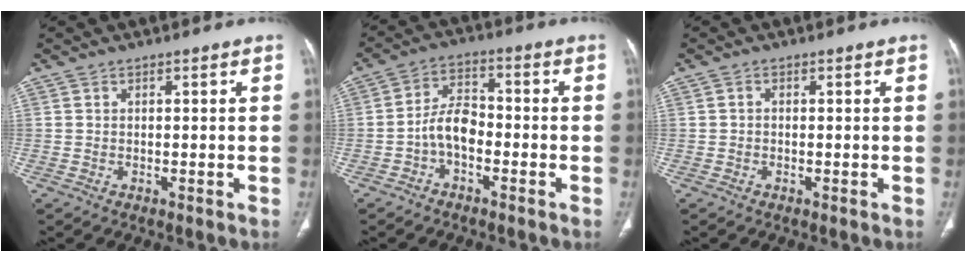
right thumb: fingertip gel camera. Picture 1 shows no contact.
{"total": 6.3, "force": [-2.3, 3.6, 4.6], "torque": [-0.078, 0.030, -0.051]}
{"total": 0.5, "force": [-0.1, 0.4, 0.3], "torque": [-0.004, 0.002, -0.005]}